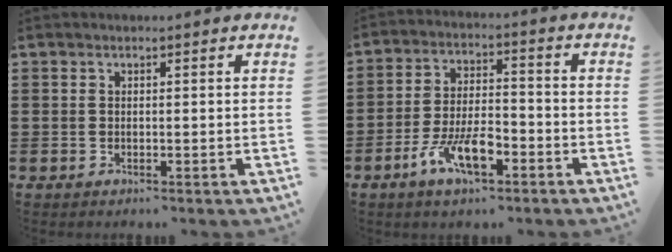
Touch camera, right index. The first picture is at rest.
{"total": 7.8, "force": [-4.3, 3.1, 5.8], "torque": [-0.124, 0.003, -0.080]}